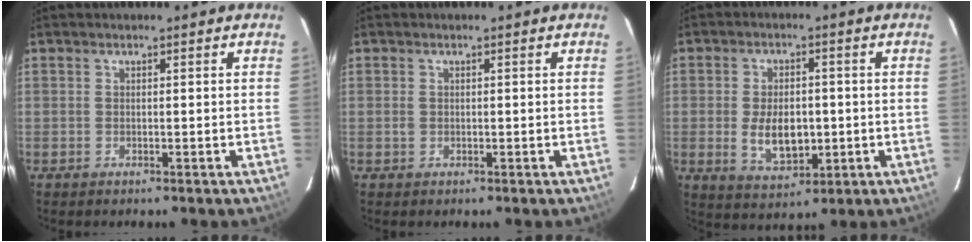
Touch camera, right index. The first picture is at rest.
{"total": 0.8, "force": [-0.1, 0.7, 0.3], "torque": [-0.004, 0.001, -0.001]}
{"total": 8.7, "force": [-1.2, 5.1, 6.9], "torque": [-0.136, -0.009, -0.009]}